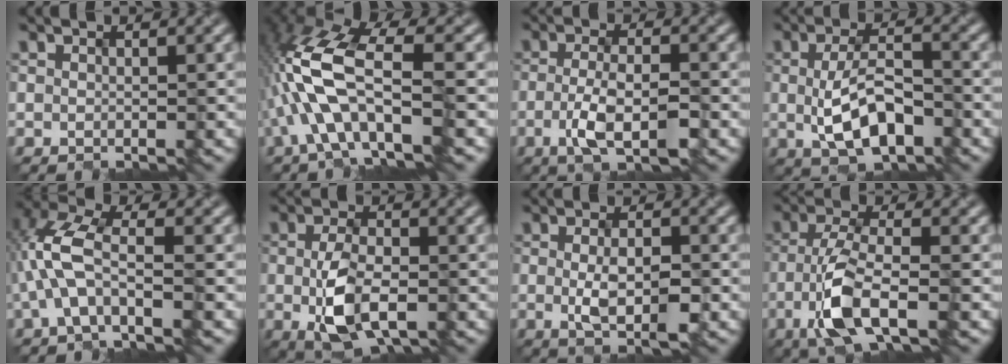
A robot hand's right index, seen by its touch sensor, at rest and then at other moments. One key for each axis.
{"total": 9.9, "fx": -3.0, "fy": 4.1, "fz": 8.5, "tx": -0.186, "ty": 0.014, "tz": -0.058}
{"total": 4.4, "fx": -1.8, "fy": 1.3, "fz": 3.8, "tx": -0.081, "ty": -0.007, "tz": -0.029}
{"total": 5.4, "fx": -1.6, "fy": 2.5, "fz": 4.5, "tx": -0.089, "ty": -0.004, "tz": -0.022}
{"total": 6.3, "fx": -1.7, "fy": 2.8, "fz": 5.4, "tx": -0.133, "ty": 0.023, "tz": -0.036}
{"total": 5.7, "fx": -1.7, "fy": 2.9, "fz": 4.6, "tx": -0.100, "ty": -0.012, "tz": -0.022}
{"total": 4.0, "fx": -1.1, "fy": 1.4, "fz": 3.6, "tx": -0.073, "ty": -0.005, "tz": -0.012}
{"total": 5.9, "fx": -2.4, "fy": 1.9, "fz": 5.1, "tx": -0.112, "ty": -0.005, "tz": -0.041}